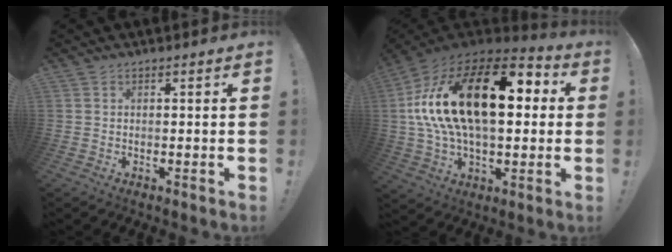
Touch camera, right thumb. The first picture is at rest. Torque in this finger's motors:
{"motor_torque": [1.79, 3.22, 2.77, 0.00, 0.53]}